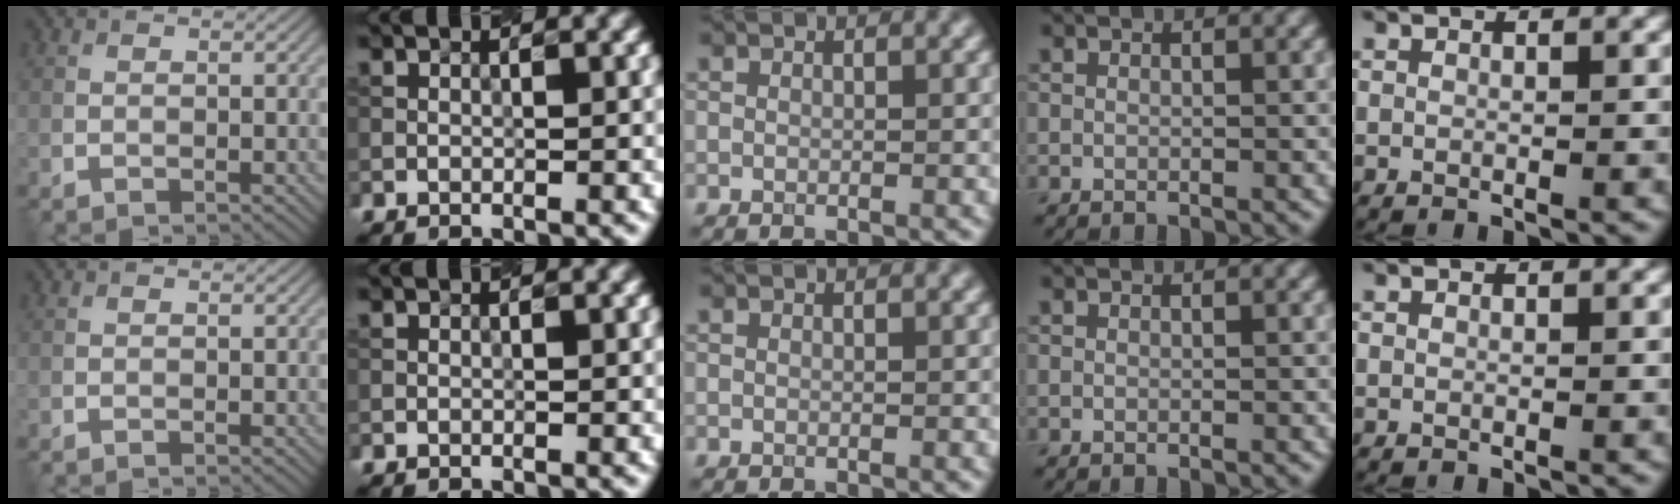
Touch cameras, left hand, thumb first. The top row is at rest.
{}